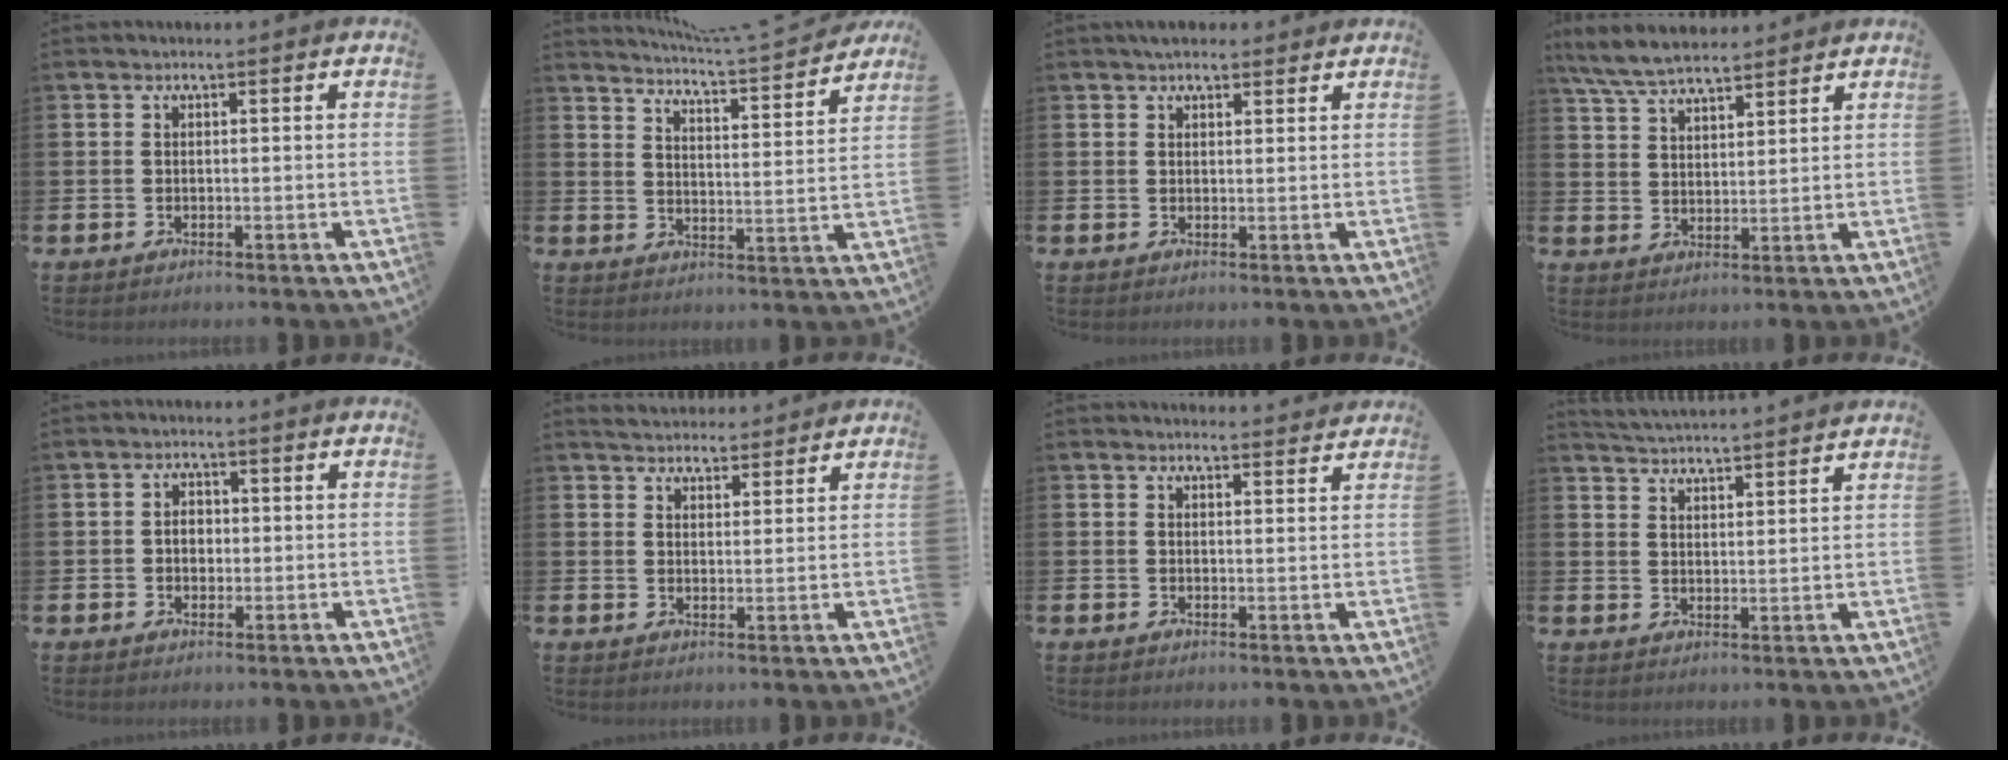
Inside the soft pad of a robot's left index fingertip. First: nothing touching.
{"total": 5.0, "force": [4.9, -0.7, 1.0], "torque": [-0.029, -0.045, 0.079]}
{"total": 2.5, "force": [2.3, 1.0, 0.2], "torque": [0.003, -0.006, 0.041]}
{"total": 6.7, "force": [6.2, 1.2, 2.1], "torque": [-0.065, -0.020, 0.116]}
{"total": 2.5, "force": [0.1, 1.9, 1.7], "torque": [-0.009, -0.002, -0.006]}
{"total": 3.7, "force": [3.7, 0.8, -0.3], "torque": [-0.004, -0.017, 0.068]}
{"total": 2.2, "force": [2.2, 0.2, -0.1], "torque": [0.010, -0.017, 0.037]}
{"total": 4.3, "force": [4.3, -0.4, -0.1], "torque": [-0.011, -0.029, 0.077]}